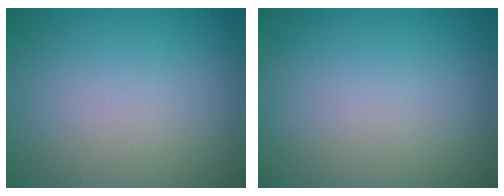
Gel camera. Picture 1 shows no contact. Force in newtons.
{"total": 0.0}